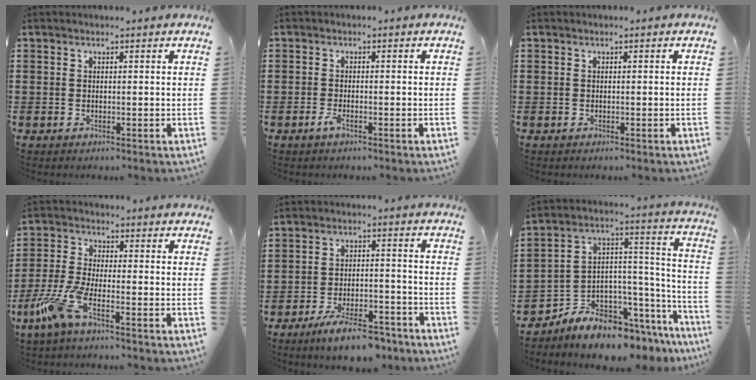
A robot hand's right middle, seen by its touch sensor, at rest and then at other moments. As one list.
[{"total": 1.6, "force": [-0.9, 0.2, 1.3], "torque": [-0.039, -0.009, -0.020]}, {"total": 0.0}, {"total": 6.9, "force": [-4.1, 1.4, 5.4], "torque": [-0.144, -0.022, -0.083]}, {"total": 7.7, "force": [-6.5, 1.2, 3.9], "torque": [-0.074, 0.002, -0.121]}, {"total": 6.9, "force": [-6.5, 2.0, 1.1], "torque": [-0.029, -0.004, -0.126]}]